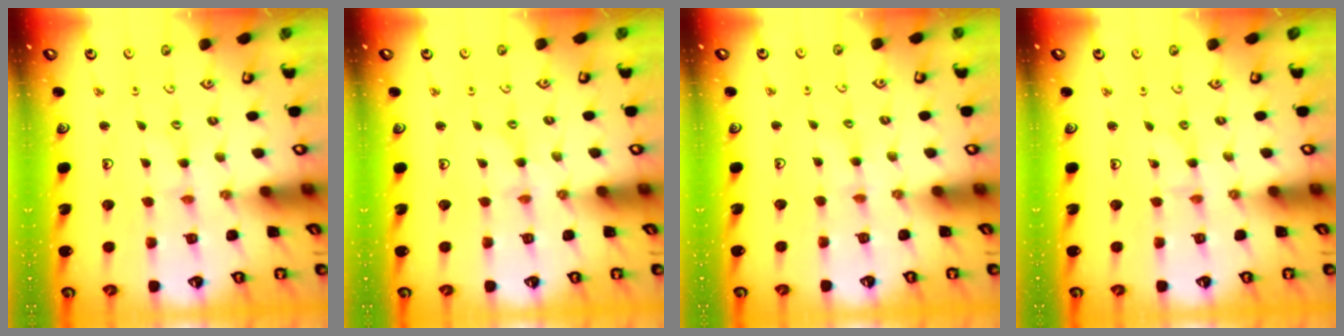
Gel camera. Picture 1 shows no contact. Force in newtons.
{"total": 0.0}
{"total": 2.5, "press": 2.5, "slide": 0.3}
{"total": 0.0}